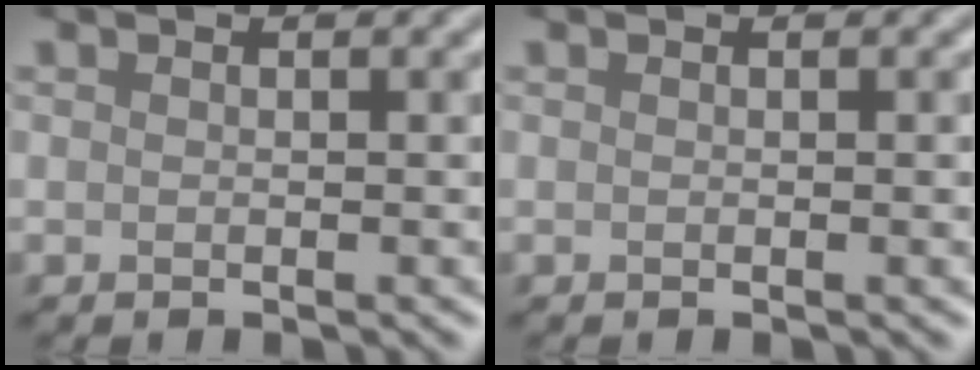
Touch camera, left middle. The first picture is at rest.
{"total": 1.0, "force": [0.0, 0.3, 1.0], "torque": [-0.007, 0.003, -0.002]}